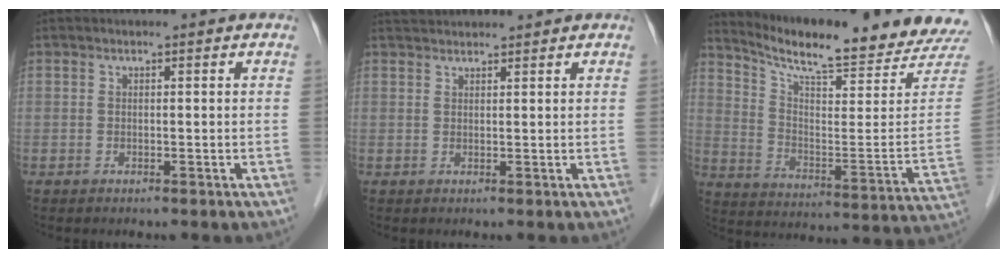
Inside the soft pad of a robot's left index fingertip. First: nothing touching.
{"total": 3.9, "force": [3.8, 0.1, 0.7], "torque": [-0.014, 0.035, 0.067]}
{"total": 21.6, "force": [20.2, 0.6, 7.7], "torque": [-0.135, -0.089, 0.271]}